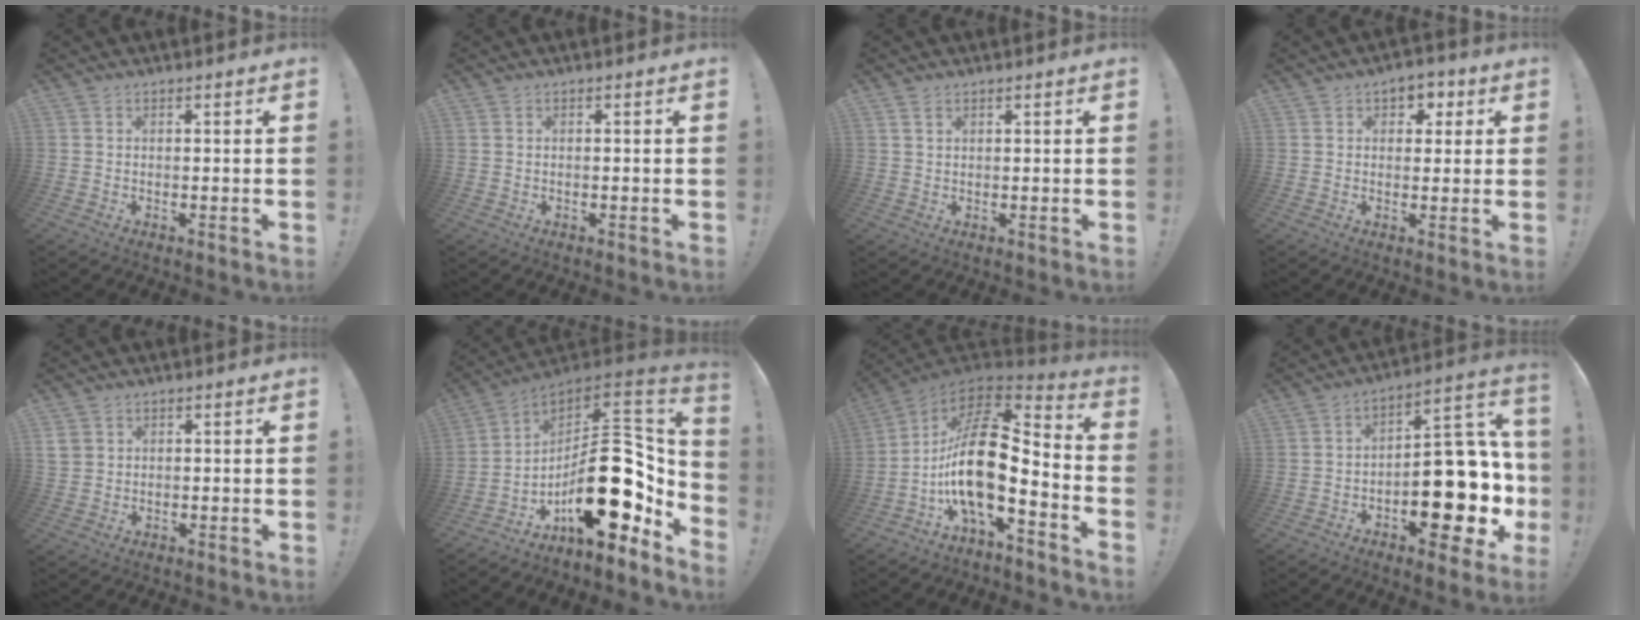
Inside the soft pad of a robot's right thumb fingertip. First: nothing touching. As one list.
[{"total": 0.5, "force": [-0.3, 0.4, -0.1], "torque": [0.000, 0.002, -0.005]}, {"total": 2.1, "force": [1.2, 1.1, 1.4], "torque": [-0.025, 0.000, 0.023]}, {"total": 4.5, "force": [1.5, 3.8, 2.0], "torque": [-0.009, -0.003, 0.022]}, {"total": 3.3, "force": [0.9, 3.0, 1.2], "torque": [-0.010, 0.000, 0.019]}, {"total": 25.2, "force": [-4.7, 11.7, 21.8], "torque": [-0.315, 0.003, -0.066]}, {"total": 19.9, "force": [-2.3, 7.9, 18.2], "torque": [-0.354, 0.002, -0.043]}, {"total": 20.9, "force": [-6.1, 10.8, 16.9], "torque": [-0.192, 0.043, -0.080]}]